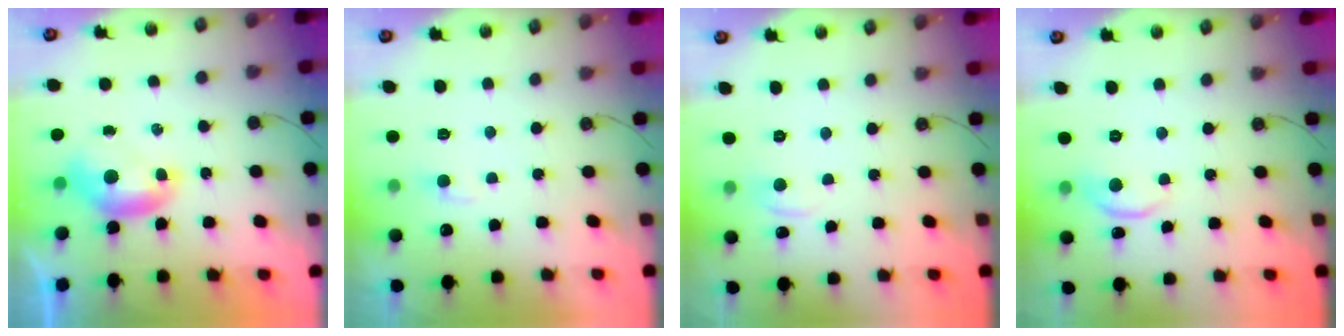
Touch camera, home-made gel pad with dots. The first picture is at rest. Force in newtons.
{"total": 2.5, "press": 2.4, "slide": 0.5}
{"total": 1.0, "press": 0.8, "slide": 0.5}
{"total": 4.8, "press": 4.8, "slide": 0.6}